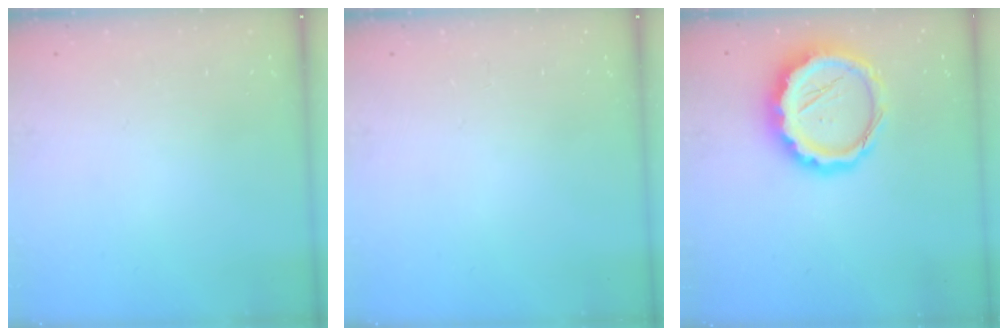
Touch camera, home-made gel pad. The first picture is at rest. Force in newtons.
{"total": 0.0}
{"total": 11.8, "press": 11.4, "slide": 2.8}